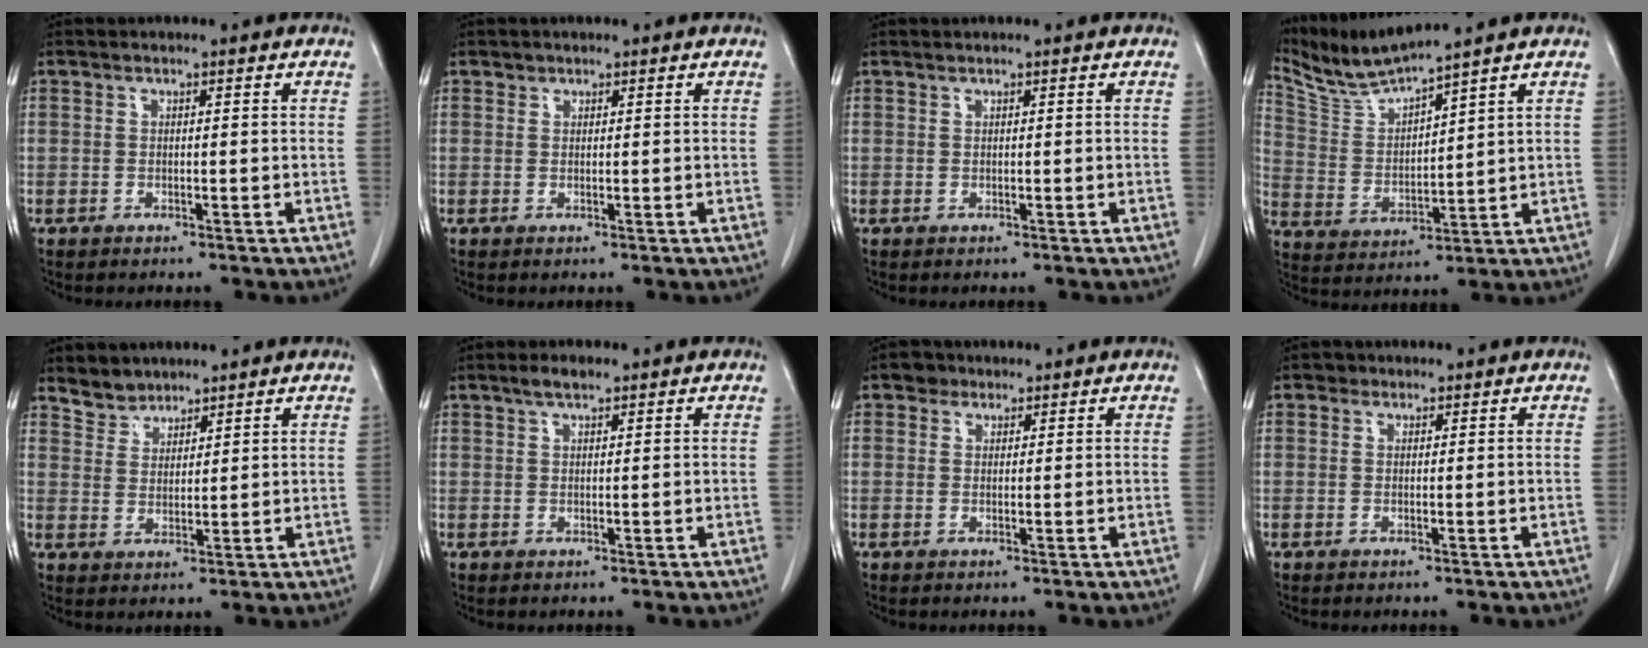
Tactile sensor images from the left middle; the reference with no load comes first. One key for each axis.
{"total": 0.6, "fx": 0.4, "fy": 0.4, "fz": 0.0, "tx": 0.005, "ty": -0.001, "tz": 0.004}
{"total": 0.0}
{"total": 7.8, "fx": 7.5, "fy": -1.2, "fz": 2.0, "tx": -0.060, "ty": -0.006, "tz": 0.163}
{"total": 3.7, "fx": 3.3, "fy": 1.7, "fz": -0.1, "tx": 0.008, "ty": 0.005, "tz": 0.061}
{"total": 2.3, "fx": 1.7, "fy": 0.5, "fz": 1.4, "tx": -0.035, "ty": 0.006, "tz": 0.030}
{"total": 2.0, "fx": 1.3, "fy": 1.5, "fz": 0.3, "tx": -0.005, "ty": 0.004, "tz": 0.016}
{"total": 0.9, "fx": 0.6, "fy": 0.7, "fz": 0.1, "tx": 0.001, "ty": 0.001, "tz": 0.005}